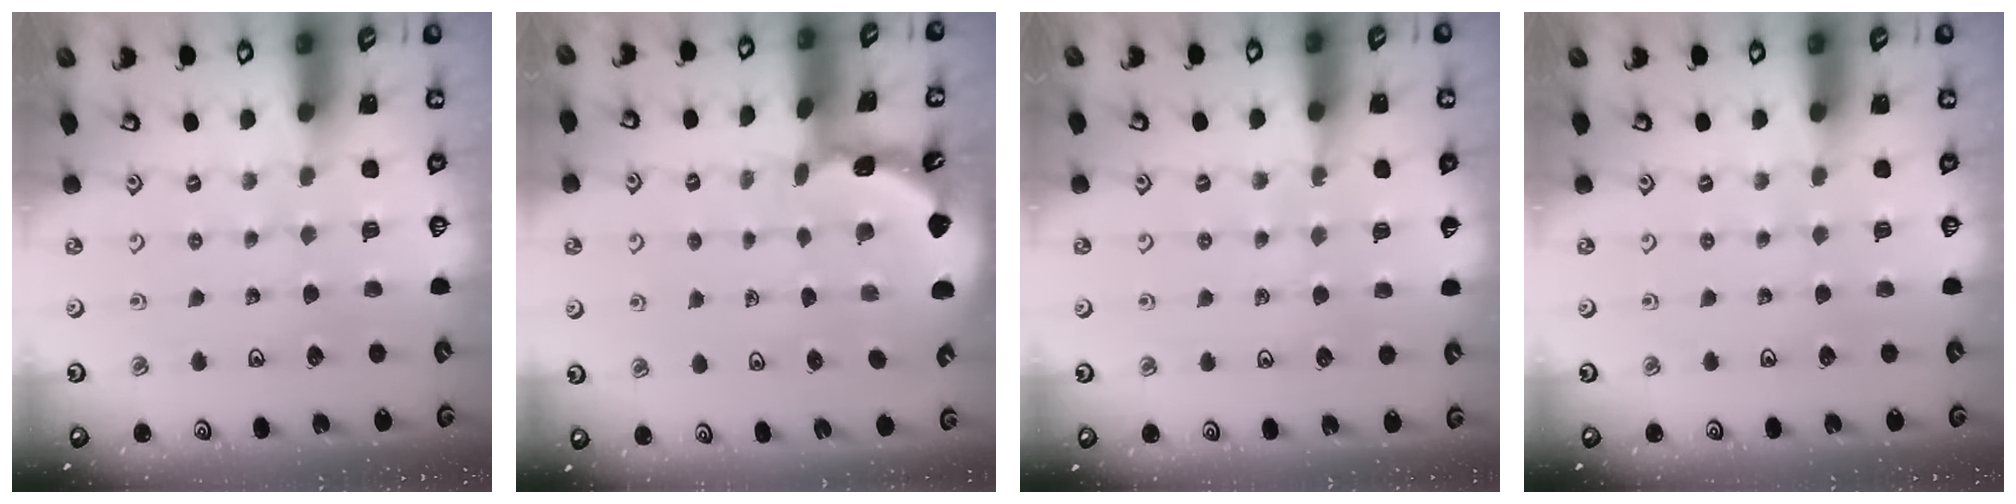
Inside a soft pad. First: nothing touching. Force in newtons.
{"total": 1.7, "press": 1.6, "slide": 0.1}
{"total": 6.5, "press": 6.4, "slide": 1.3}
{"total": 0.0}